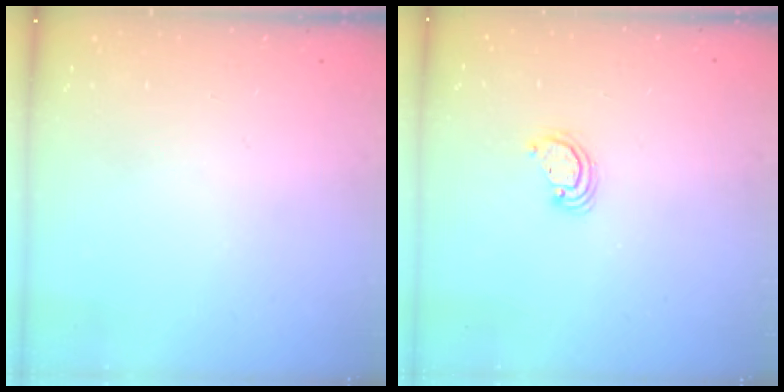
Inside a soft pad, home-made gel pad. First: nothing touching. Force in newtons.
{"total": 2.5, "press": 2.5, "slide": 0.2}